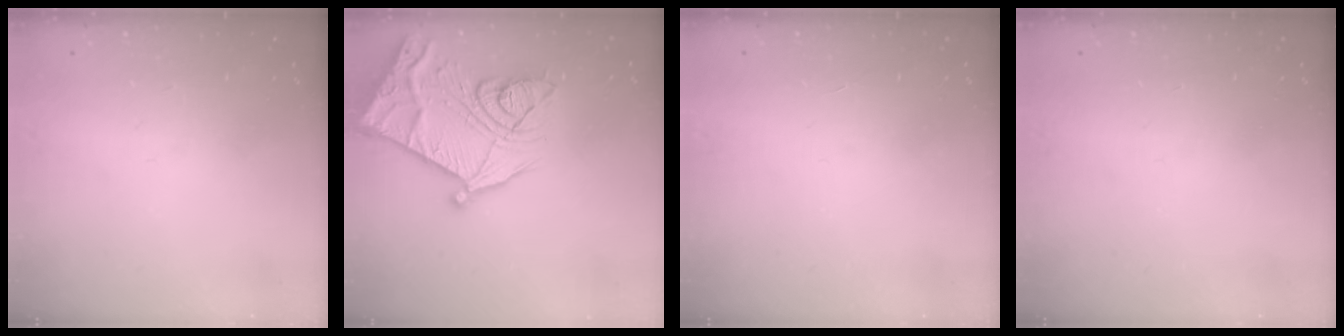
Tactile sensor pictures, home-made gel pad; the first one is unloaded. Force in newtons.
{"total": 27.1, "press": 27.1, "slide": 0.8}
{"total": 1.6, "press": 1.6, "slide": 0.1}
{"total": 0.0}